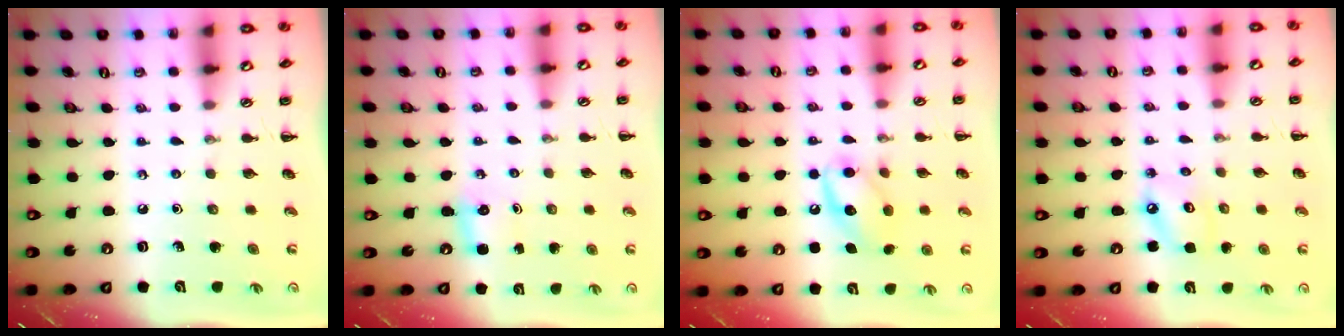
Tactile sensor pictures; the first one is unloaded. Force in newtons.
{"total": 2.6, "press": 2.5, "slide": 0.7}
{"total": 12.8, "press": 12.8, "slide": 1.2}
{"total": 5.5, "press": 5.4, "slide": 0.7}